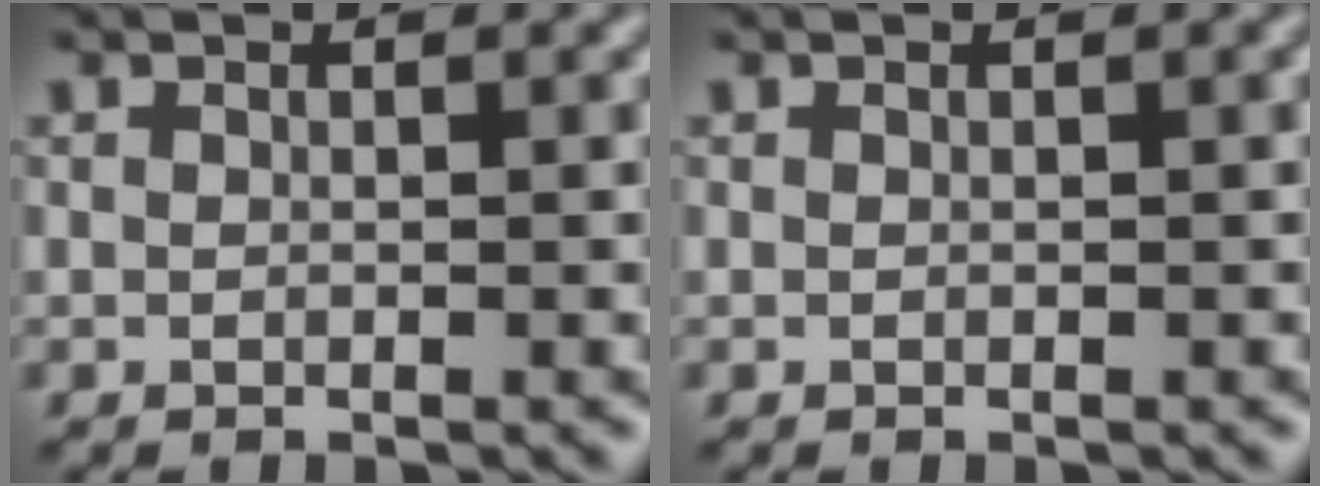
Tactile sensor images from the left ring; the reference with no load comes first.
{"total": 0.0}